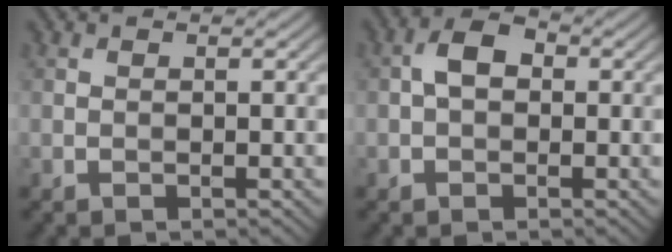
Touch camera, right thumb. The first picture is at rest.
{"total": 3.2, "force": [-0.1, 2.1, 2.4], "torque": [-0.050, 0.008, -0.010]}